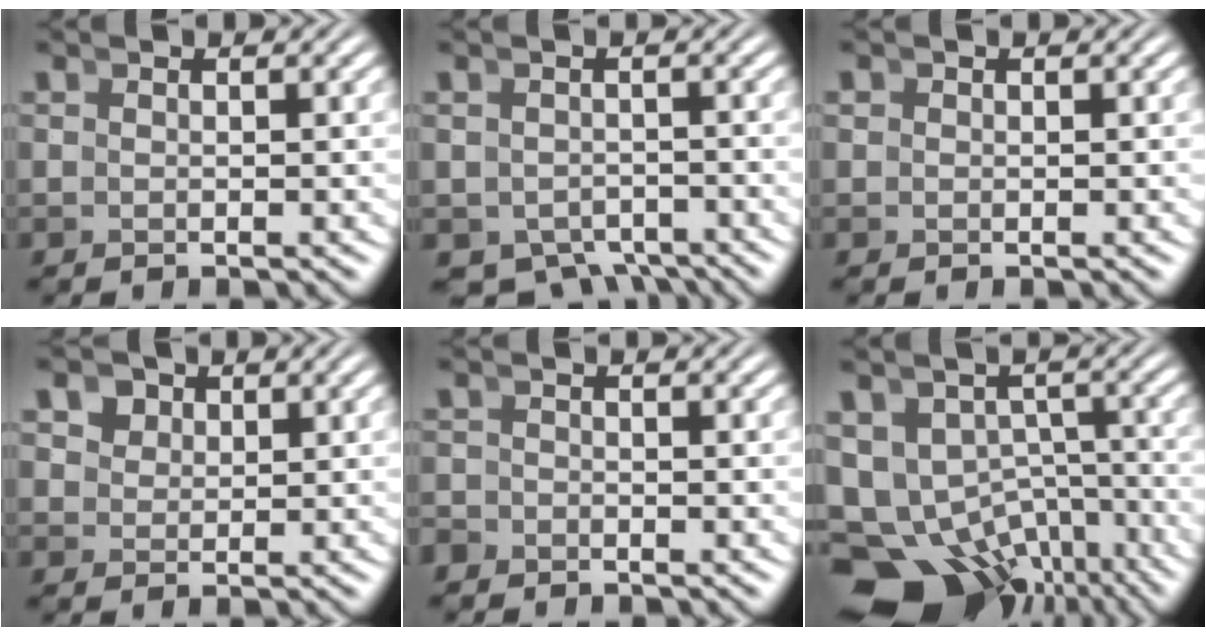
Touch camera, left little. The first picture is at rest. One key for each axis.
{"total": 6.3, "fx": -4.6, "fy": 3.8, "fz": 2.3, "tx": -0.033, "ty": -0.029, "tz": -0.067}
{"total": 0.9, "fx": 0.2, "fy": 0.9, "fz": 0.3, "tx": -0.012, "ty": -0.006, "tz": 0.006}
{"total": 3.6, "fx": 2.4, "fy": 2.4, "fz": 1.3, "tx": -0.013, "ty": 0.006, "tz": 0.041}
{"total": 1.4, "fx": -1.3, "fy": 0.2, "fz": -0.3, "tx": 0.011, "ty": -0.010, "tz": -0.021}
{"total": 14.6, "fx": -7.3, "fy": 10.7, "fz": 6.8, "tx": -0.142, "ty": -0.083, "tz": -0.093}